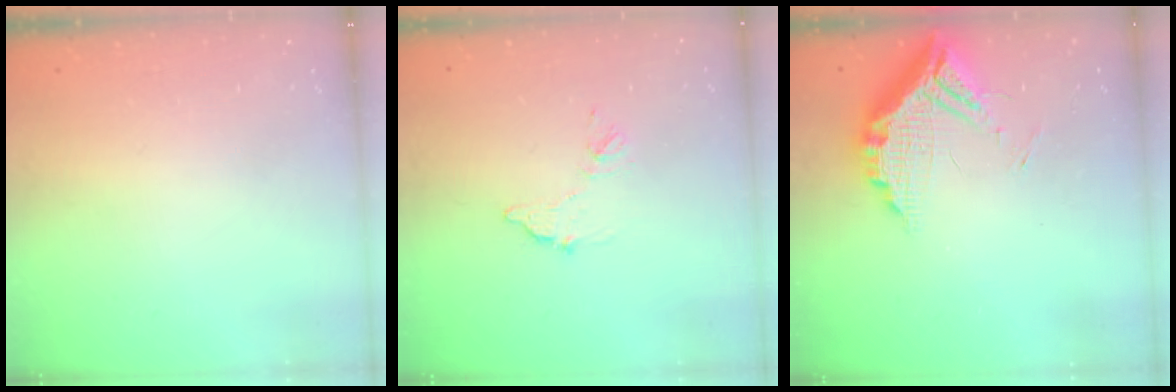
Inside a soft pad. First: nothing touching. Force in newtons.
{"total": 7.9, "press": 7.9, "slide": 0.3}
{"total": 13.0, "press": 12.9, "slide": 1.5}